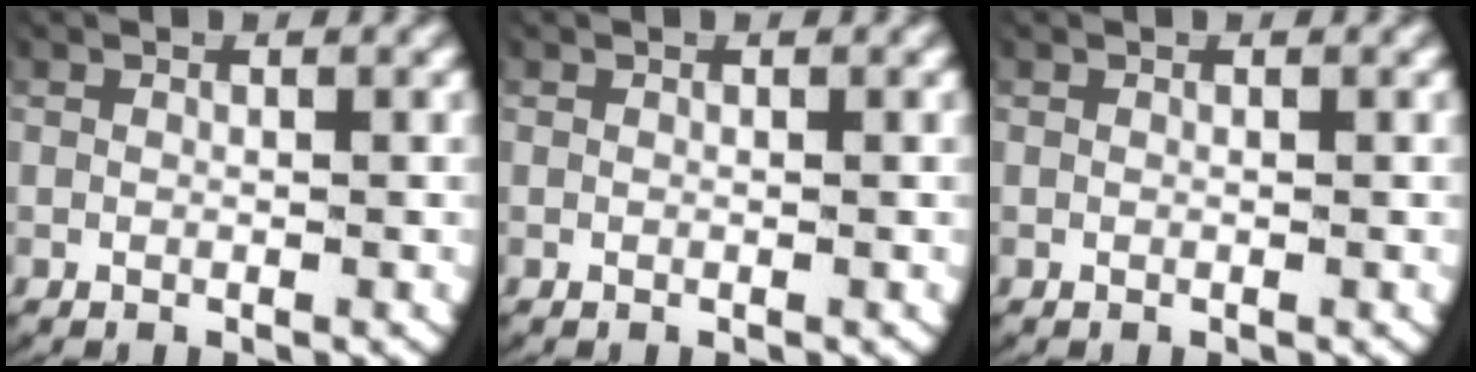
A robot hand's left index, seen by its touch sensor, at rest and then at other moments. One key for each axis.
{"total": 0.0}
{"total": 0.0}